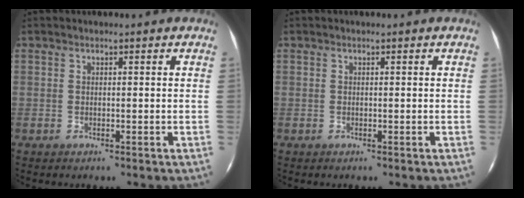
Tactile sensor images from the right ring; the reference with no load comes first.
{"total": 0.0}